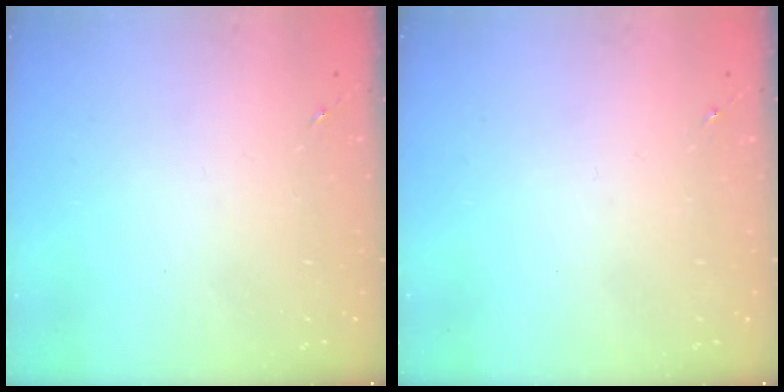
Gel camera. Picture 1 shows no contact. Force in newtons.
{"total": 0.0}